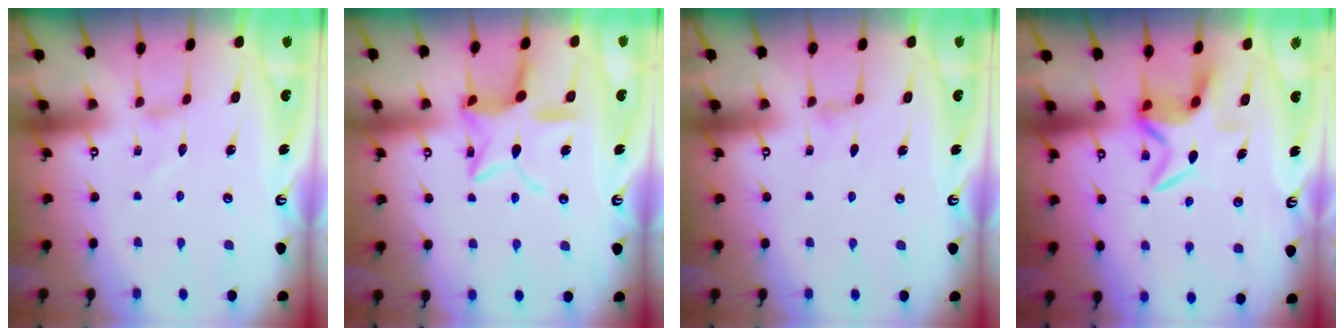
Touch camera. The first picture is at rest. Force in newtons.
{"total": 14.3, "press": 14.3, "slide": 1.1}
{"total": 1.4, "press": 1.3, "slide": 0.3}
{"total": 6.8, "press": 6.8, "slide": 1.1}